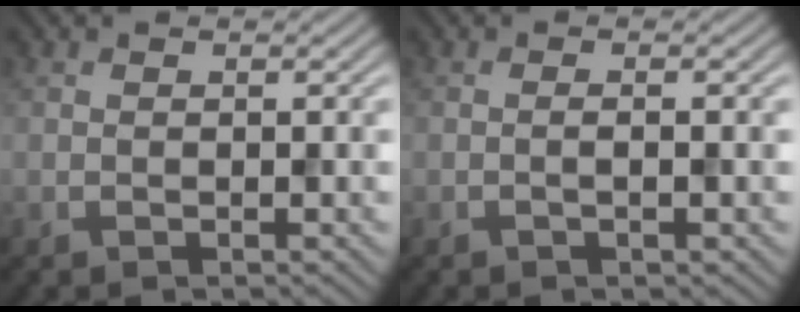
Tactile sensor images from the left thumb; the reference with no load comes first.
{"total": 1.0, "force": [-0.3, 0.0, 1.0], "torque": [-0.018, 0.003, -0.008]}